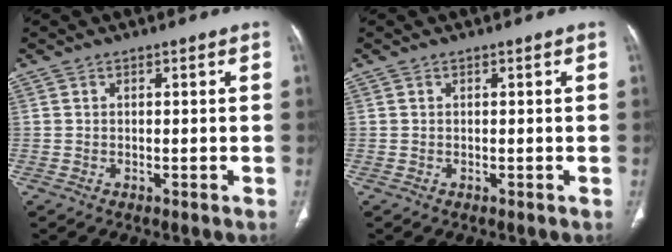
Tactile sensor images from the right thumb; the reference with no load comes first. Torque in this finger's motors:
{"motor_torque": [0.06, 0.06, -0.01, -0.01, 0.00]}